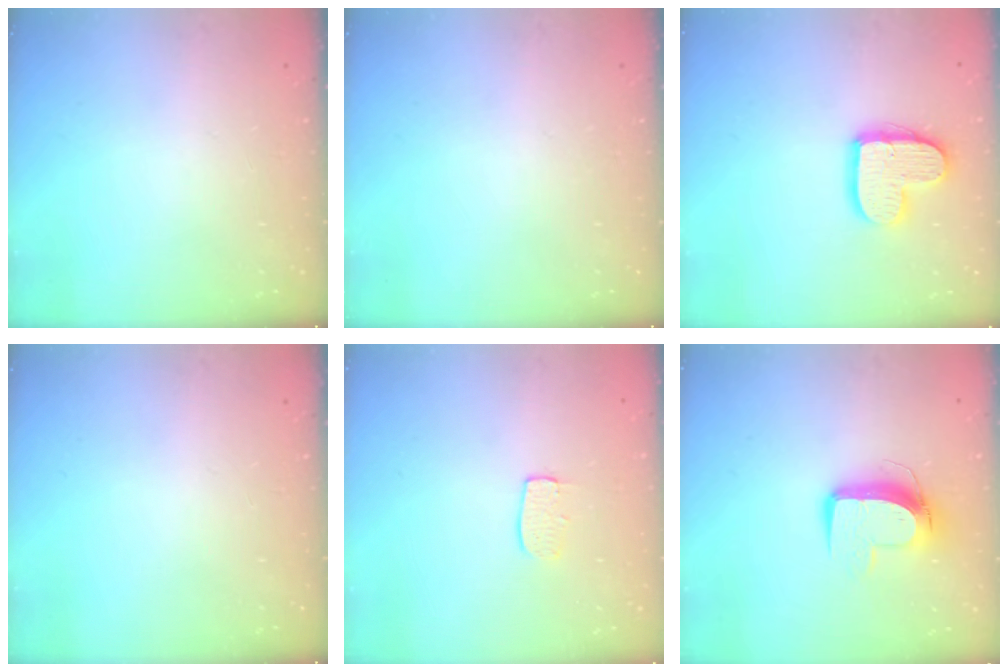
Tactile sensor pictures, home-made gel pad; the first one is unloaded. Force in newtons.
{"total": 0.0}
{"total": 12.6, "press": 12.6, "slide": 0.9}
{"total": 0.0}
{"total": 5.6, "press": 5.6, "slide": 0.4}
{"total": 10.3, "press": 10.3, "slide": 0.8}